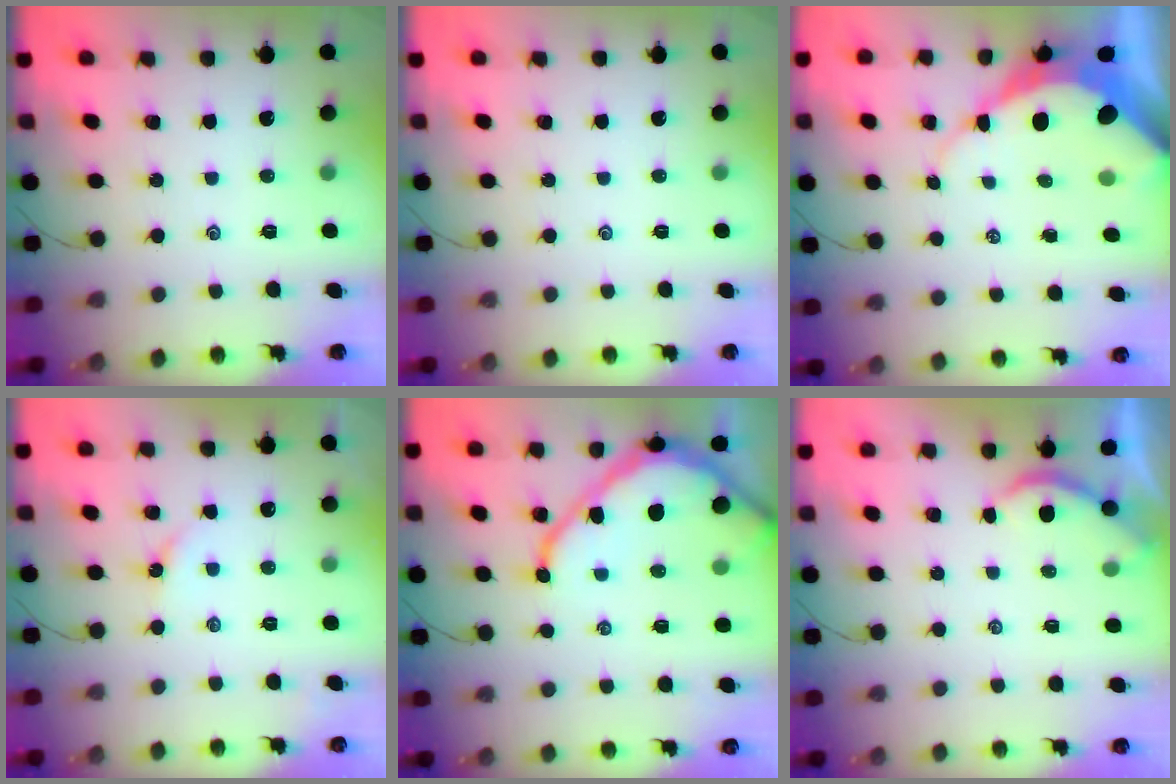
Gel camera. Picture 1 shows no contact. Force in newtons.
{"total": 0.0}
{"total": 12.2, "press": 12.2, "slide": 1.1}
{"total": 2.0, "press": 1.9, "slide": 0.3}
{"total": 12.2, "press": 12.1, "slide": 1.4}
{"total": 2.0, "press": 2.0, "slide": 0.1}